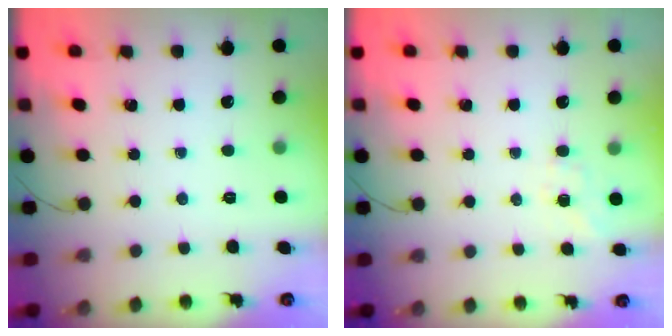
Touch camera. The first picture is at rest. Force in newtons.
{"total": 2.9, "press": 2.5, "slide": 1.5}